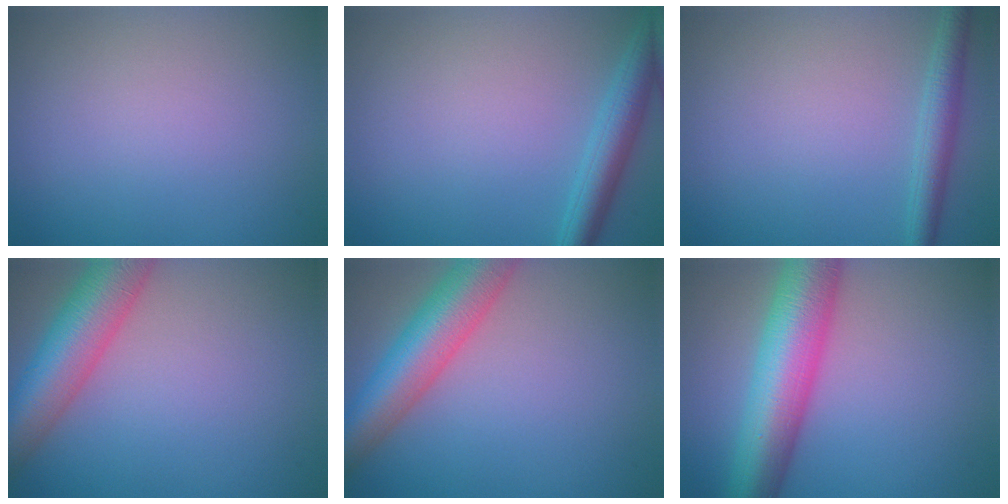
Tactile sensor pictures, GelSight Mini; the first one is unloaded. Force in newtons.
{"total": 3.2, "press": 3.2, "slide": 0.2}
{"total": 2.5, "press": 2.5, "slide": 0.1}
{"total": 7.9, "press": 7.9, "slide": 0.4}
{"total": 7.5, "press": 7.5, "slide": 0.4}
{"total": 9.8, "press": 9.8, "slide": 0.2}